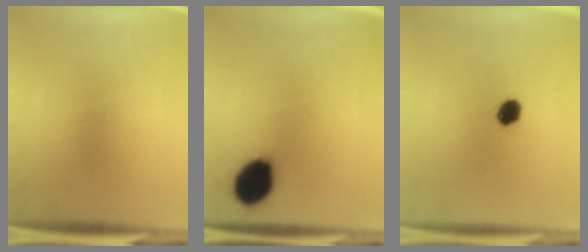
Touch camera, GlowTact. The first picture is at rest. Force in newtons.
{"total": 12.3}
{"total": 4.3}